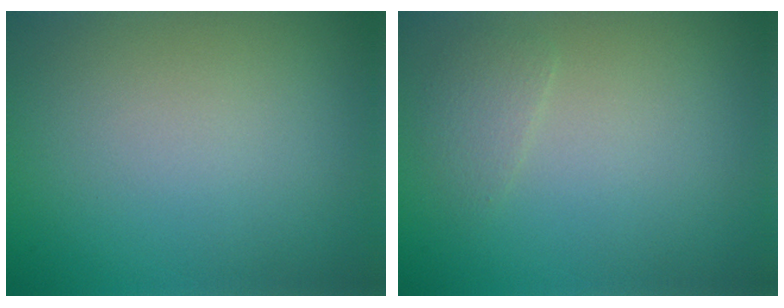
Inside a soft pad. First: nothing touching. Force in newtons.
{"total": 1.2, "press": 1.2, "slide": 0.1}